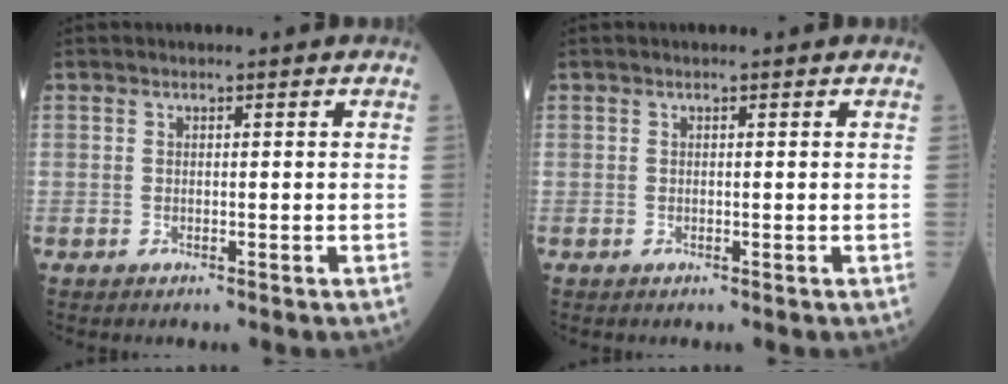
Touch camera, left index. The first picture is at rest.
{"total": 0.0}